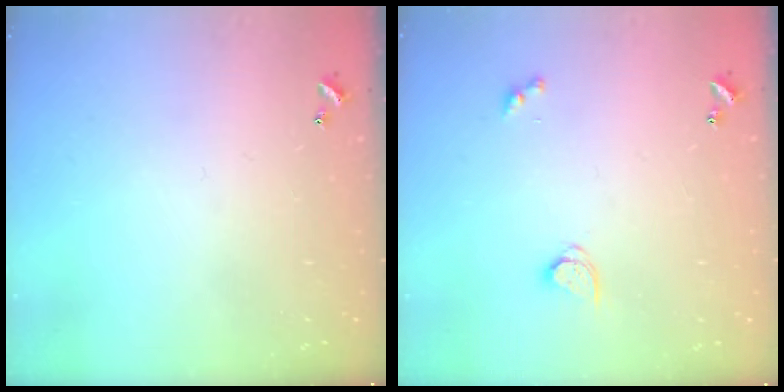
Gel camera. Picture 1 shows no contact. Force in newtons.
{"total": 2.9, "press": 2.8, "slide": 0.3}